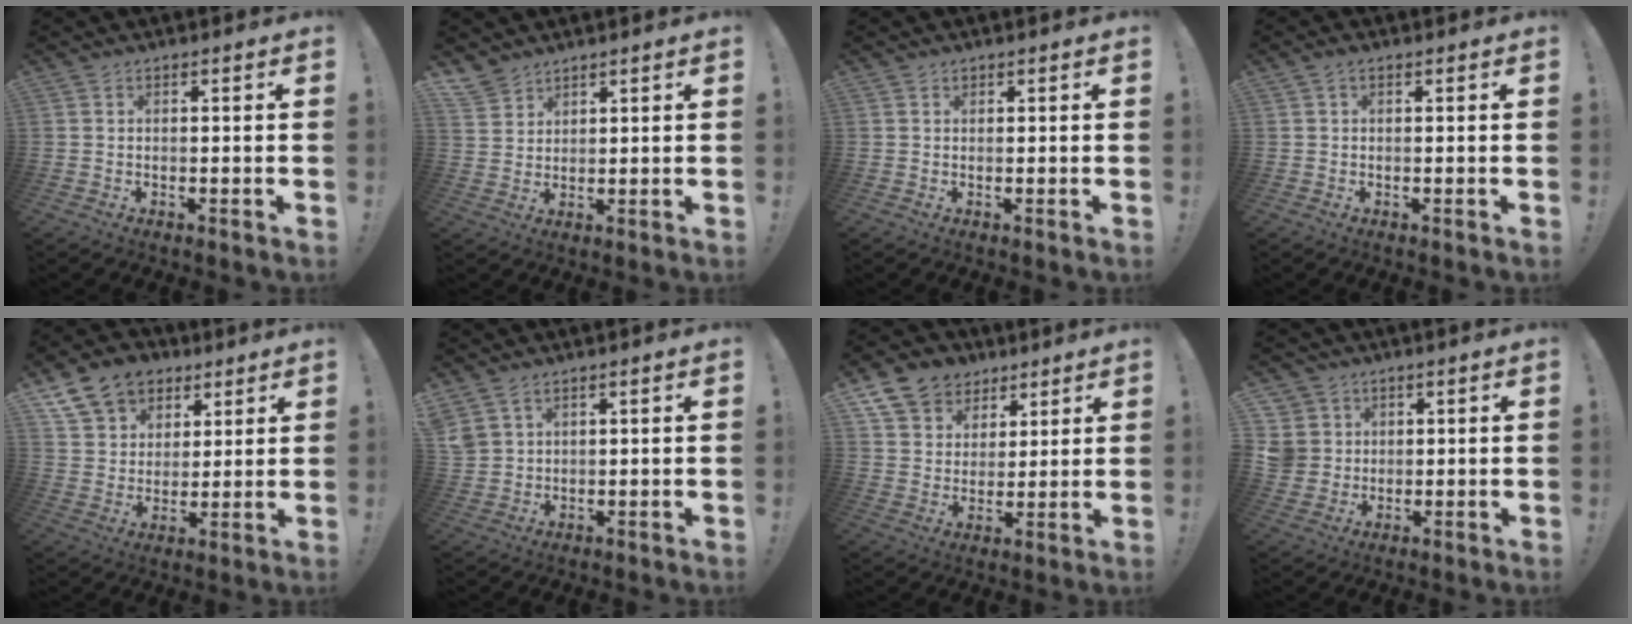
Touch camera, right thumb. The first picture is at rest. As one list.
[{"total": 5.1, "force": [4.3, 2.5, 0.8], "torque": [-0.019, -0.029, 0.085]}, {"total": 0.7, "force": [0.6, 0.4, 0.0], "torque": [0.002, -0.001, 0.011]}, {"total": 1.2, "force": [0.4, 0.7, 0.8], "torque": [-0.010, -0.001, 0.007]}, {"total": 14.2, "force": [7.9, 10.5, 5.2], "torque": [-0.082, -0.043, 0.156]}, {"total": 4.5, "force": [3.0, 2.9, 1.7], "torque": [-0.035, -0.009, 0.062]}, {"total": 11.1, "force": [6.7, 8.4, 2.7], "torque": [-0.048, -0.045, 0.136]}, {"total": 7.1, "force": [1.9, 6.6, 1.6], "torque": [-0.033, -0.013, 0.037]}]